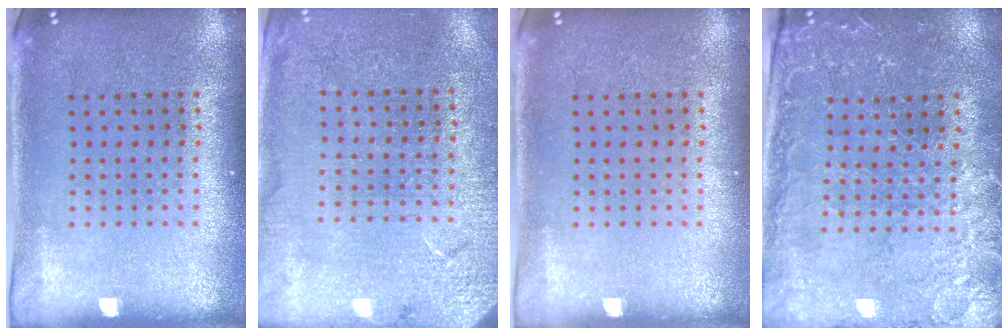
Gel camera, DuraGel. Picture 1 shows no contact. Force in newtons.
{"total": 2.7, "press": 2.7, "slide": 0.1}
{"total": 0.0}
{"total": 0.7, "press": 0.6, "slide": 0.4}